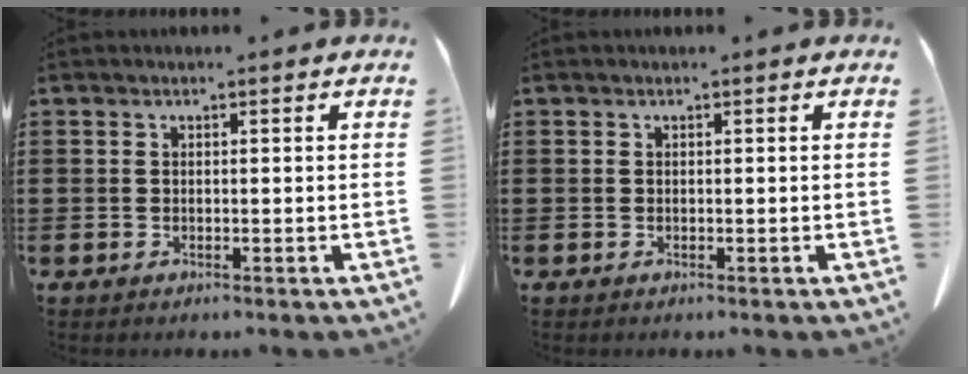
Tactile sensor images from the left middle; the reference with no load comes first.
{"total": 0.0}